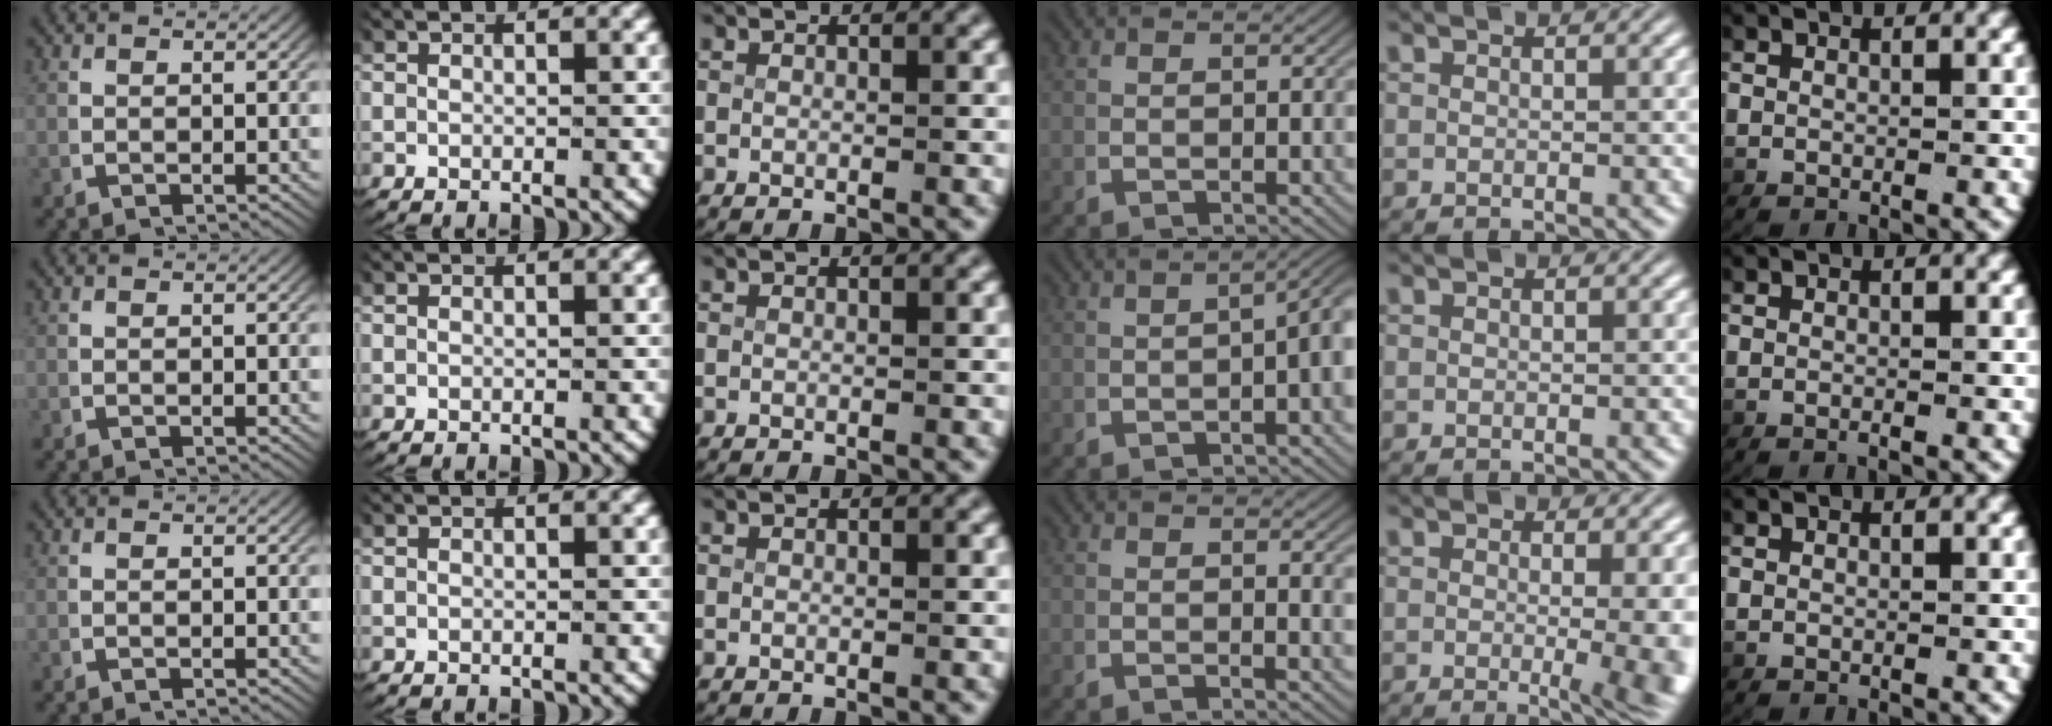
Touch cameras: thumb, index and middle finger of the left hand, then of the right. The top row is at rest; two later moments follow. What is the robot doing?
{"motion": "lift_and_place", "object": "keyboard"}